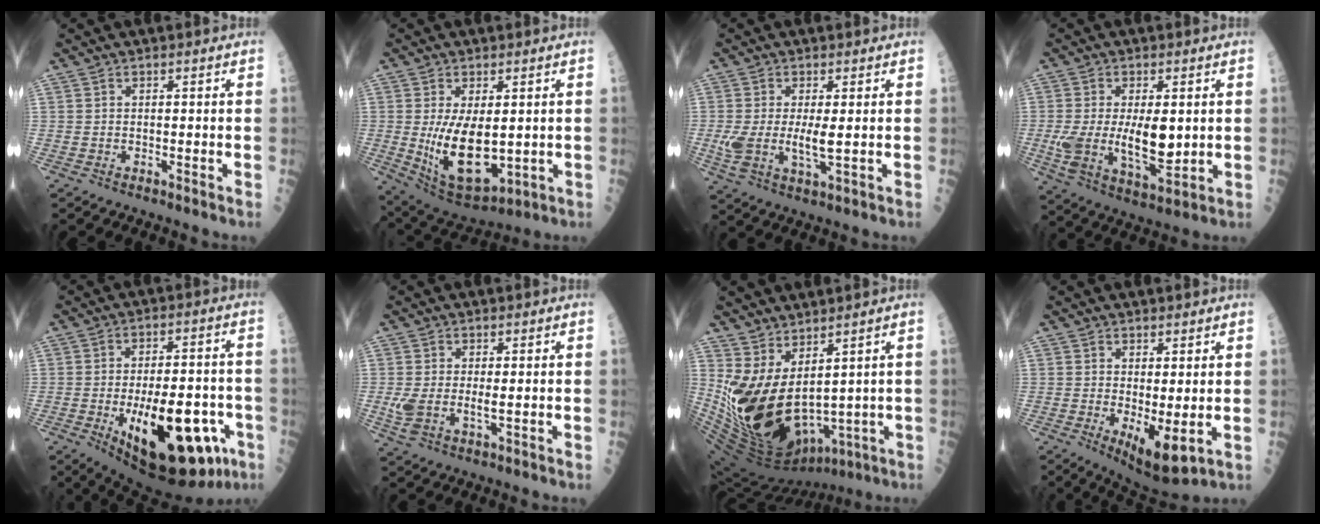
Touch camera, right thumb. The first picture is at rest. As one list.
[{"total": 13.6, "force": [-0.4, 6.9, 11.7], "torque": [-0.195, -0.019, 0.019]}, {"total": 6.9, "force": [0.1, 2.3, 6.6], "torque": [-0.151, -0.013, 0.005]}, {"total": 12.8, "force": [0.3, 5.8, 11.4], "torque": [-0.208, -0.022, 0.015]}, {"total": 24.3, "force": [-8.0, 10.8, 20.3], "torque": [-0.270, 0.010, -0.094]}, {"total": 4.9, "force": [-0.1, 2.2, 4.4], "torque": [-0.103, -0.006, 0.006]}, {"total": 18.5, "force": [1.8, 9.6, 15.7], "torque": [-0.295, -0.043, 0.073]}, {"total": 7.7, "force": [-1.0, 2.7, 7.2], "torque": [-0.104, -0.020, -0.001]}]